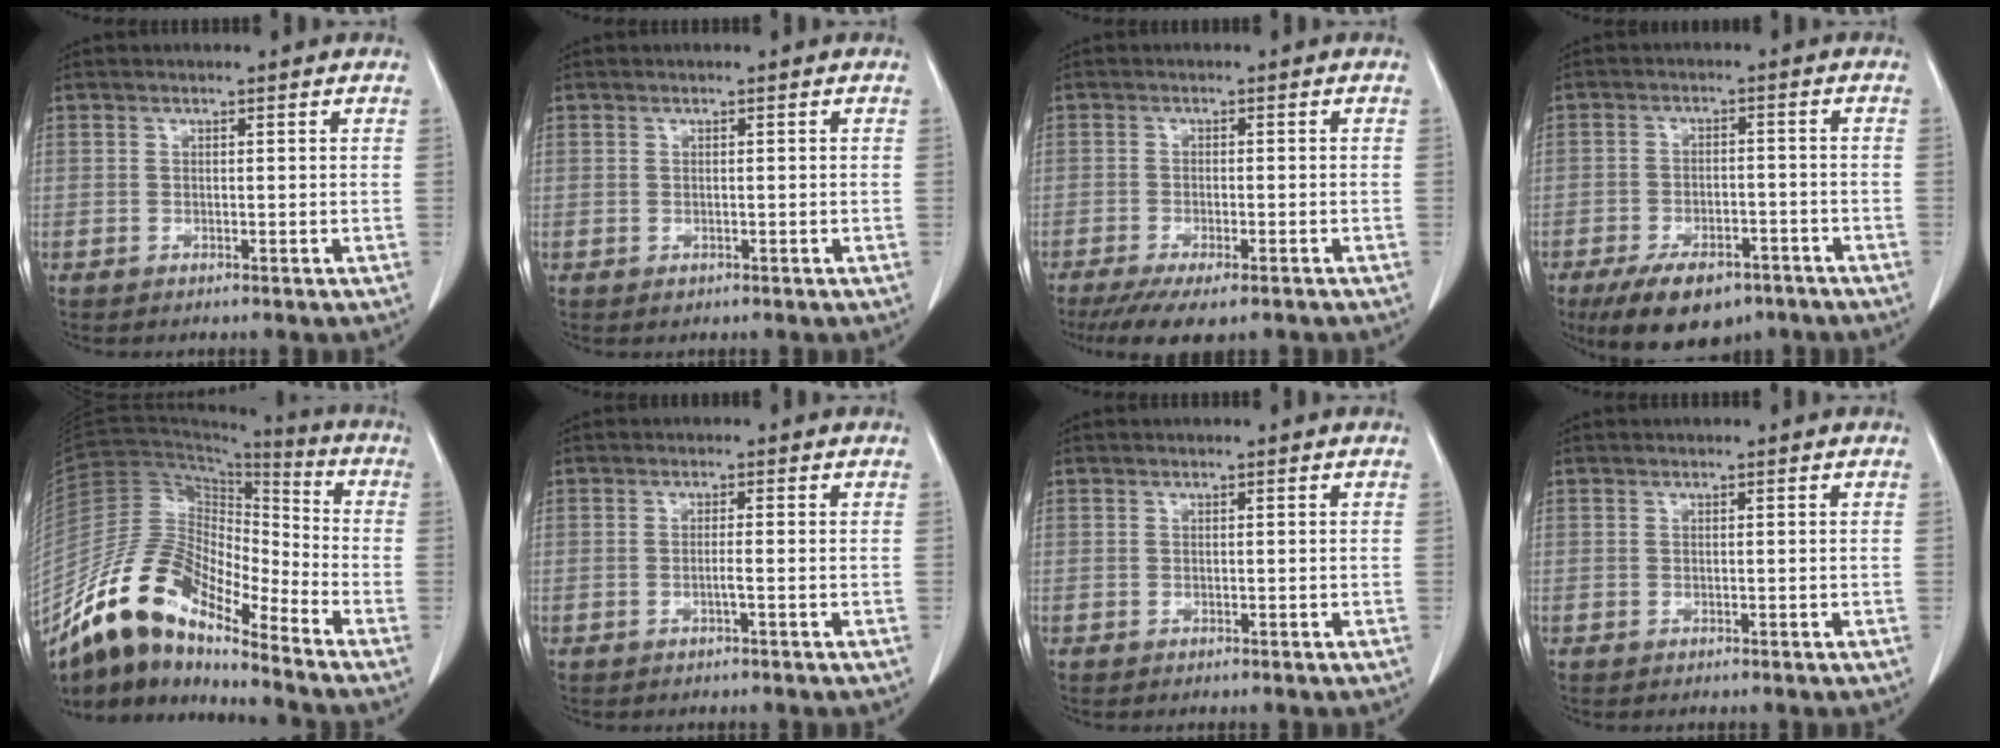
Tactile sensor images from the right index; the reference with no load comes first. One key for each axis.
{"total": 1.2, "fx": -0.4, "fy": 0.9, "fz": 0.7, "tx": -0.015, "ty": 0.000, "tz": 0.000}
{"total": 10.1, "fx": -7.2, "fy": 3.1, "fz": 6.4, "tx": -0.102, "ty": -0.017, "tz": -0.110}
{"total": 12.4, "fx": -8.5, "fy": 5.8, "fz": 6.9, "tx": -0.117, "ty": -0.003, "tz": -0.132}
{"total": 17.3, "fx": -13.2, "fy": 5.3, "fz": 9.9, "tx": -0.190, "ty": 0.031, "tz": -0.245}
{"total": 1.6, "fx": -0.5, "fy": 0.2, "fz": 1.6, "tx": -0.031, "ty": 0.002, "tz": -0.009}
{"total": 0.0}
{"total": 0.0}